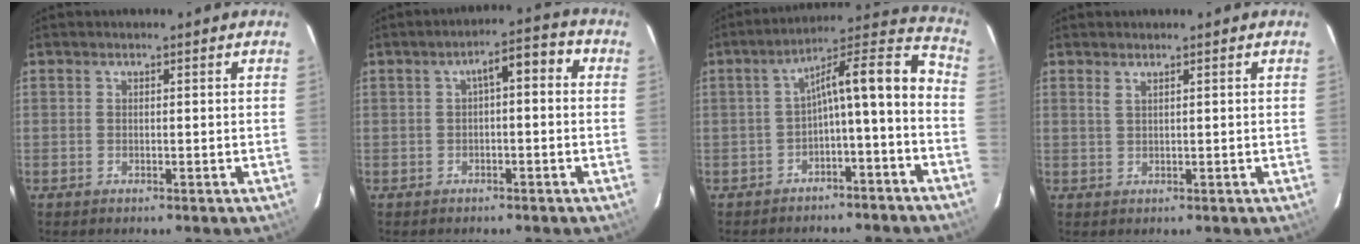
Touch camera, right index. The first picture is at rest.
{"total": 5.1, "force": [-0.2, 1.8, 4.8], "torque": [-0.073, 0.029, 0.007]}
{"total": 12.6, "force": [-4.5, 2.9, 11.4], "torque": [-0.172, 0.046, -0.065]}
{"total": 0.9, "force": [0.7, -0.1, 0.6], "torque": [-0.012, 0.001, 0.013]}